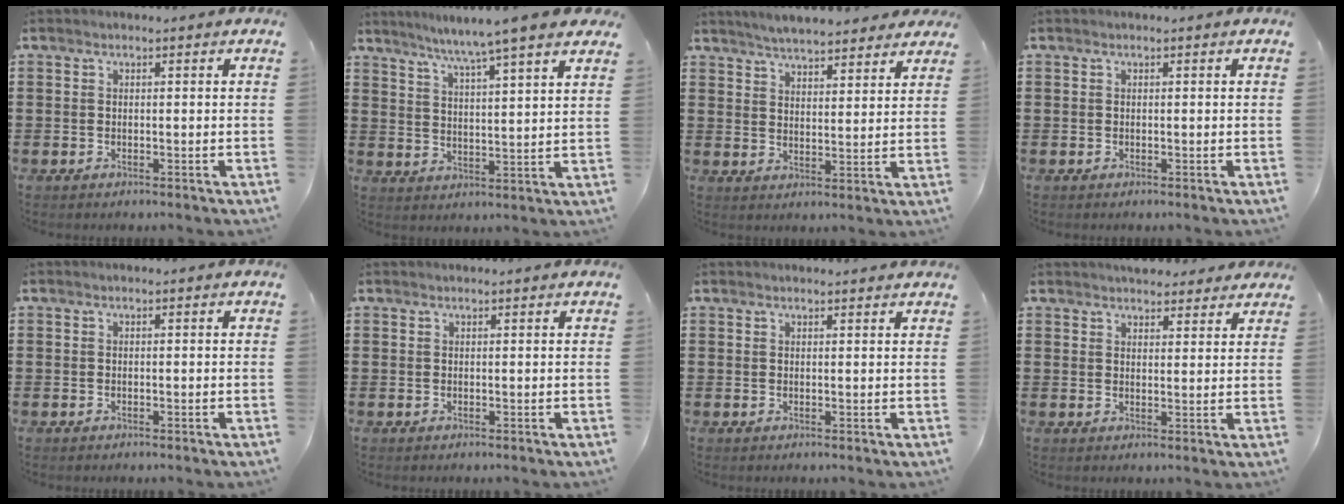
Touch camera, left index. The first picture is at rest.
{"total": 5.7, "force": [4.9, -1.4, 2.6], "torque": [-0.070, -0.033, 0.078]}
{"total": 4.8, "force": [4.7, 0.5, 0.7], "torque": [-0.031, -0.017, 0.085]}
{"total": 0.0}
{"total": 0.0}
{"total": 0.6, "force": [0.6, -0.1, 0.2], "torque": [-0.005, -0.002, 0.012]}
{"total": 1.3, "force": [1.3, 0.0, 0.2], "torque": [-0.006, -0.001, 0.025]}
{"total": 3.7, "force": [3.6, 1.0, 0.6], "torque": [-0.013, -0.010, 0.067]}